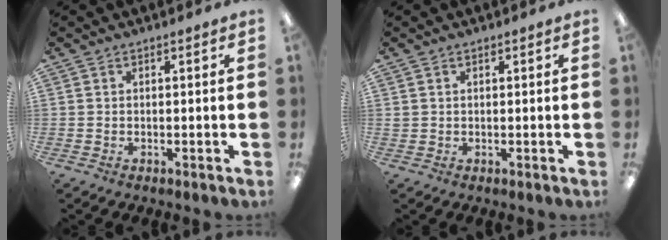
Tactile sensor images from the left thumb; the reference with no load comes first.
{"total": 0.9, "force": [0.4, 0.8, 0.2], "torque": [-0.005, 0.003, 0.008]}